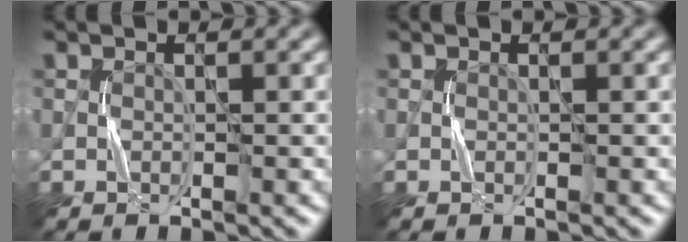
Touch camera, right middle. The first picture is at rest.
{"total": 0.0}